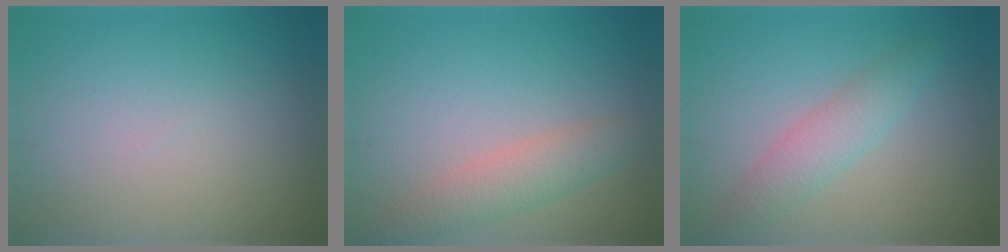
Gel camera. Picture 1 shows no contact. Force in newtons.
{"total": 2.9, "press": 2.9, "slide": 0.2}
{"total": 2.9, "press": 2.9, "slide": 0.1}